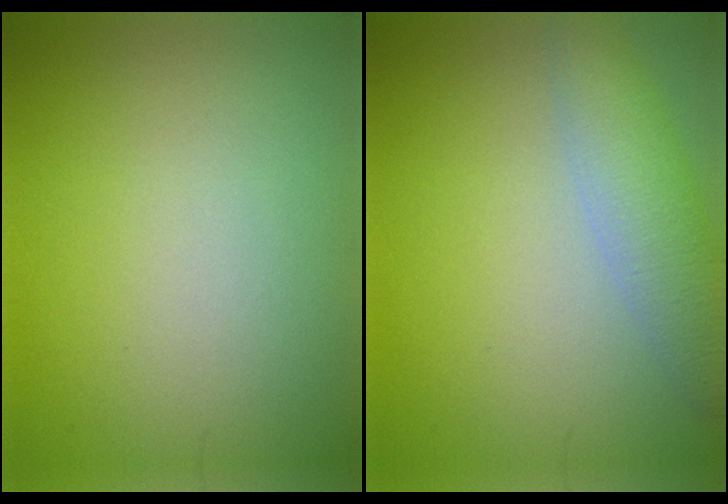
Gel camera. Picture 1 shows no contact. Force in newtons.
{"total": 3.9, "press": 3.9, "slide": 0.1}